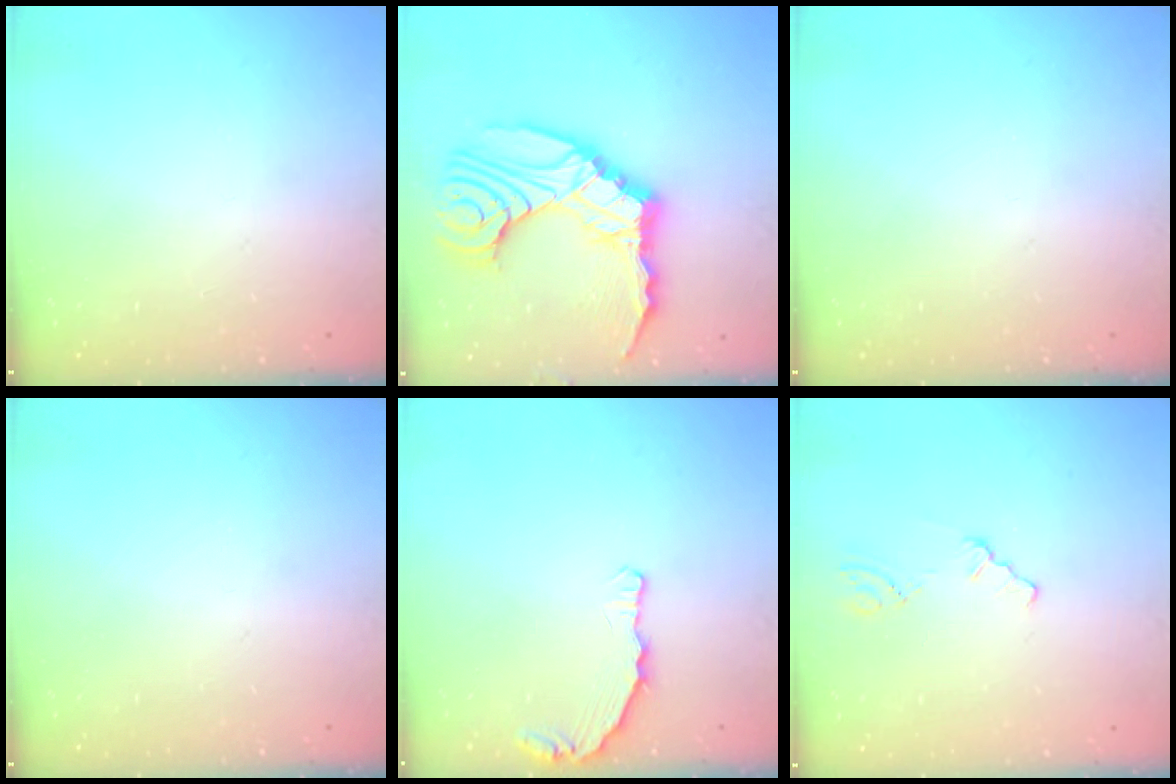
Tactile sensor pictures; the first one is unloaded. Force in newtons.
{"total": 23.5, "press": 23.3, "slide": 3.0}
{"total": 0.0}
{"total": 0.0}
{"total": 6.3, "press": 4.7, "slide": 4.2}
{"total": 0.6, "press": 0.6, "slide": 0.2}